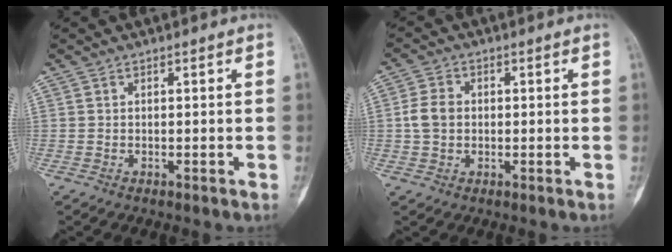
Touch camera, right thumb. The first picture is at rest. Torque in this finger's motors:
{"motor_torque": [0.60, 1.11, 0.14, -0.23, 0.05]}